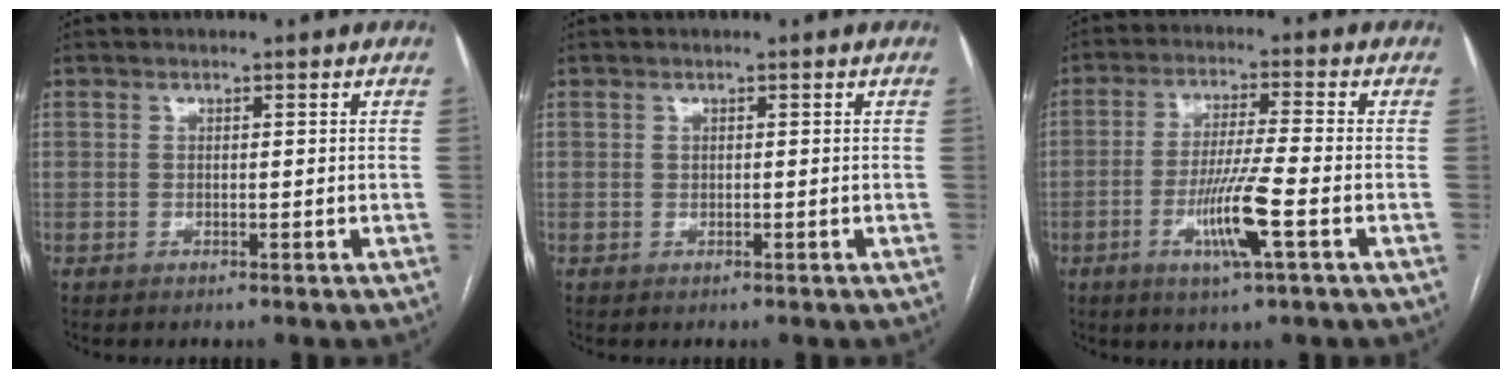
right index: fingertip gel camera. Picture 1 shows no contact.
{"total": 0.0}
{"total": 8.7, "force": [-3.0, -0.4, 8.1], "torque": [-0.156, -0.011, -0.056]}